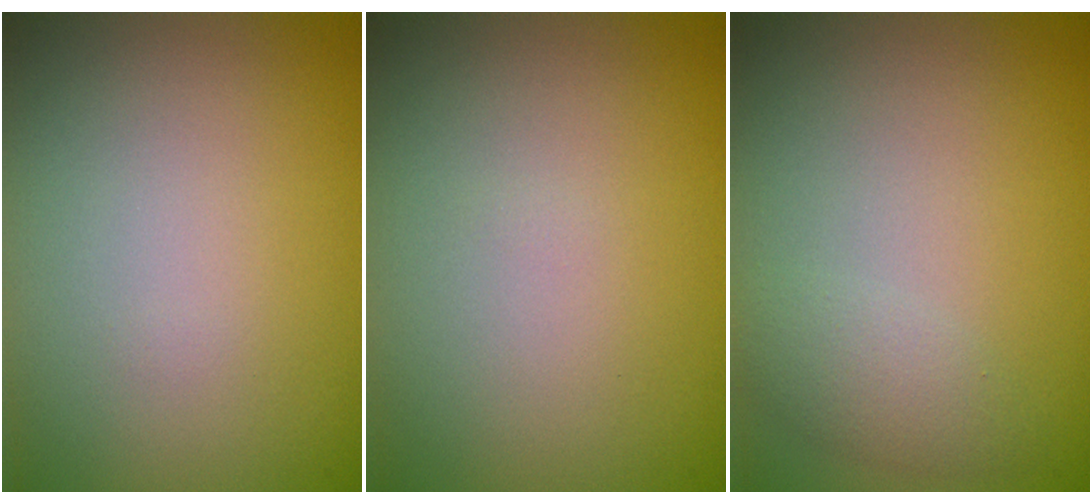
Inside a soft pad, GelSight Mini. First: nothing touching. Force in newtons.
{"total": 0.0}
{"total": 1.8, "press": 1.8, "slide": 0.1}